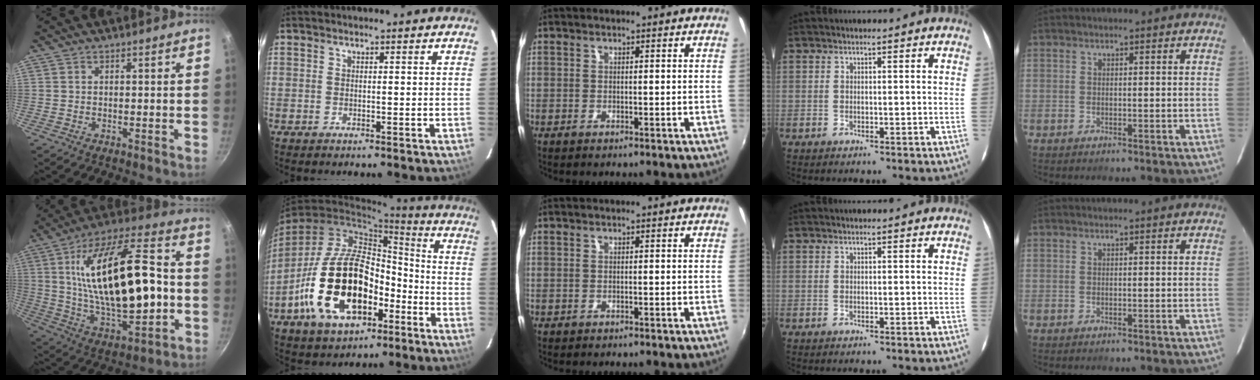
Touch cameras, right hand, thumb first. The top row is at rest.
{"thumb": {"total": 28.4, "force": [1.3, 12.8, 25.3], "torque": [-0.417, 0.018, 0.038]}, "index": {"total": 19.8, "force": [-8.4, 11.1, 14.1], "torque": [-0.274, 0.015, -0.128]}, "middle": {"total": 0.9, "force": [0.7, -0.4, -0.4], "torque": [0.010, -0.001, 0.011]}}